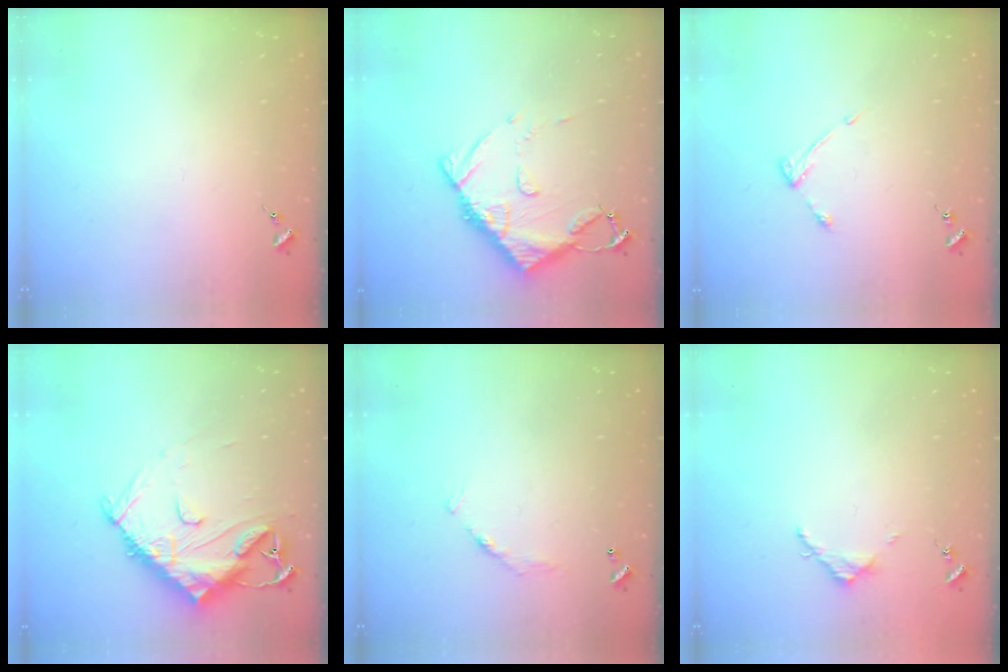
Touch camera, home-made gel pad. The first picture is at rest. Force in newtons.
{"total": 11.5, "press": 11.5, "slide": 1.1}
{"total": 3.6, "press": 3.6, "slide": 0.5}
{"total": 14.6, "press": 14.5, "slide": 1.1}
{"total": 6.8, "press": 6.8, "slide": 0.5}
{"total": 3.1, "press": 3.1, "slide": 0.4}